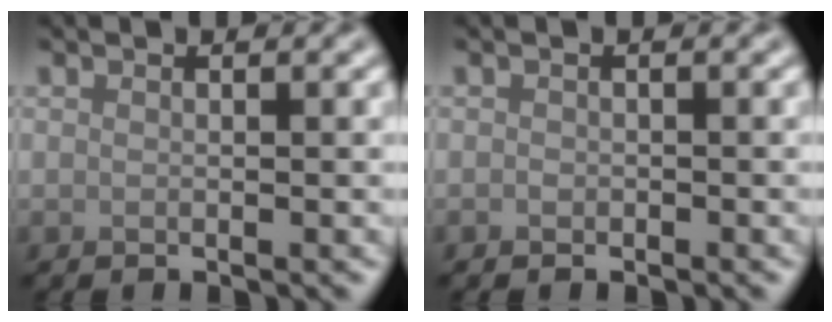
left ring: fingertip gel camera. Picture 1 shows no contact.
{"total": 0.5, "force": [-0.3, 0.4, 0.0], "torque": [0.002, -0.004, -0.006]}